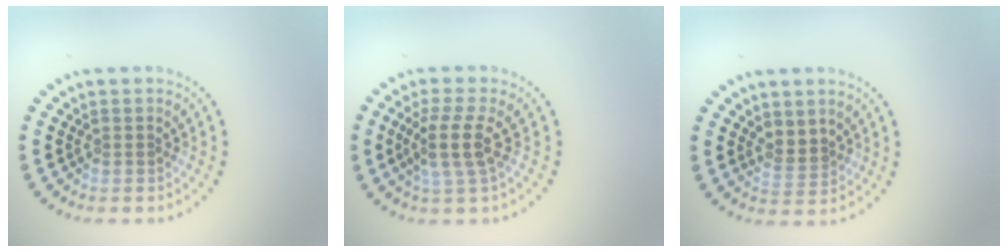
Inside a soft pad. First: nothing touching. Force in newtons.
{"total": 3.3, "press": 2.5, "slide": 2.1}
{"total": 1.8, "press": 1.5, "slide": 0.9}